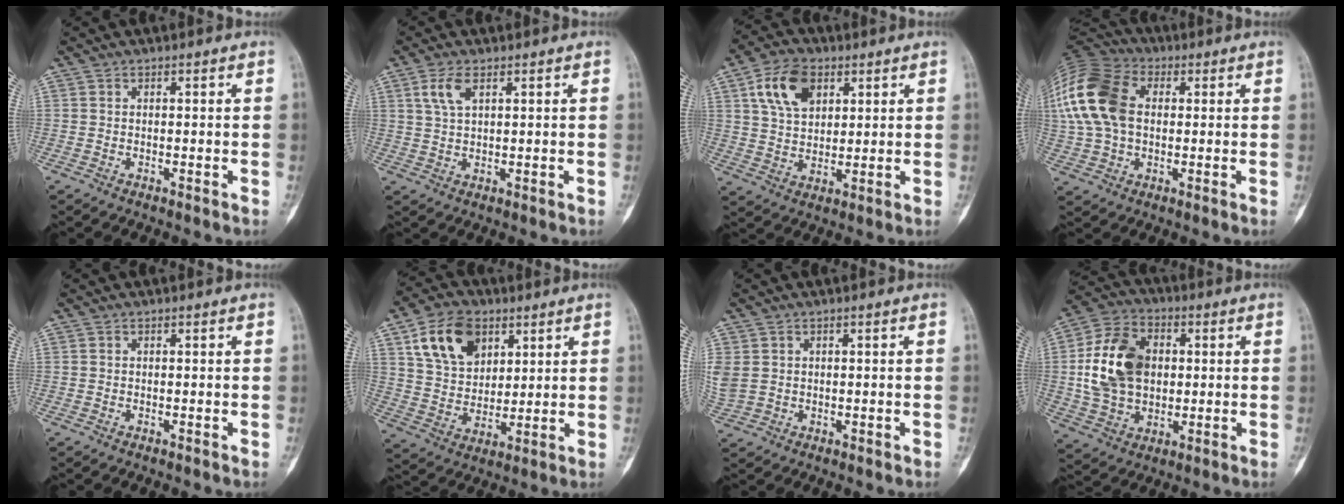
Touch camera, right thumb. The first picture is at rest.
{"total": 4.3, "force": [2.0, 1.9, 3.3], "torque": [-0.070, 0.000, 0.045]}
{"total": 10.5, "force": [4.3, 6.8, 6.8], "torque": [-0.106, -0.008, 0.078]}
{"total": 18.7, "force": [2.6, 12.5, 13.7], "torque": [-0.301, 0.020, 0.042]}
{"total": 0.0}
{"total": 13.5, "force": [6.2, 9.2, 7.8], "torque": [-0.110, -0.019, 0.117]}
{"total": 5.2, "force": [0.8, 4.3, 2.9], "torque": [-0.080, 0.007, 0.029]}
{"total": 16.2, "force": [1.5, 11.6, 11.2], "torque": [-0.188, 0.012, 0.027]}